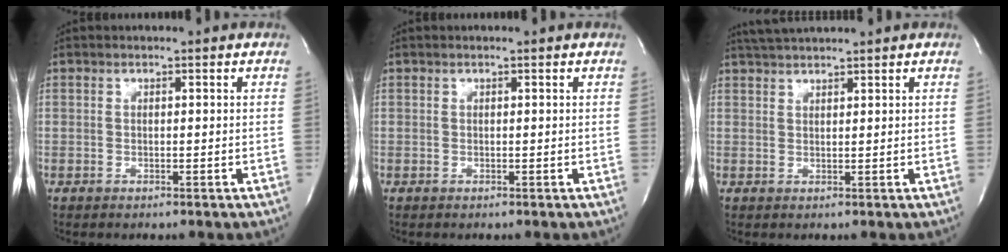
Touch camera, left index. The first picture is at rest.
{"total": 0.6, "force": [0.6, -0.1, 0.2], "torque": [-0.006, 0.001, 0.012]}
{"total": 4.6, "force": [4.3, -0.6, 1.6], "torque": [-0.028, 0.026, 0.080]}